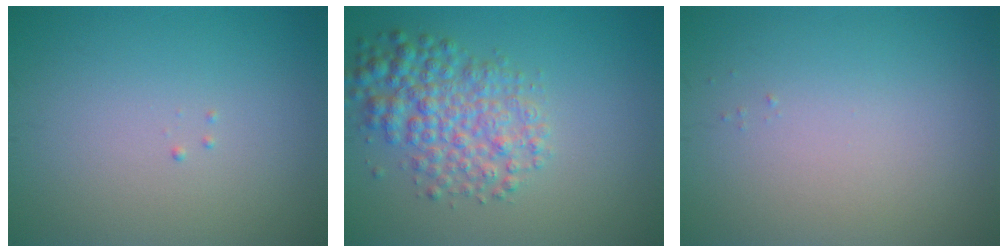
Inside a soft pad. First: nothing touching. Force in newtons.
{"total": 5.0, "press": 5.0, "slide": 0.1}
{"total": 0.0}